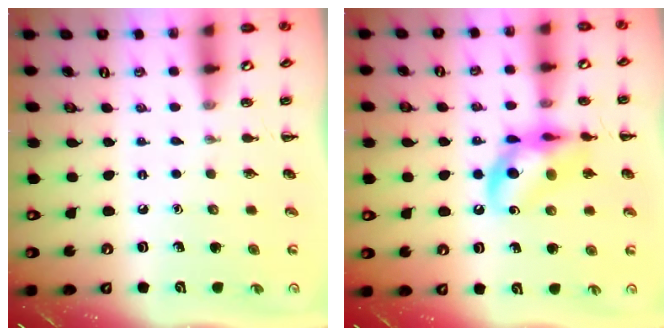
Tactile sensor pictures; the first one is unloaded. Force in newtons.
{"total": 14.3, "press": 14.0, "slide": 3.1}